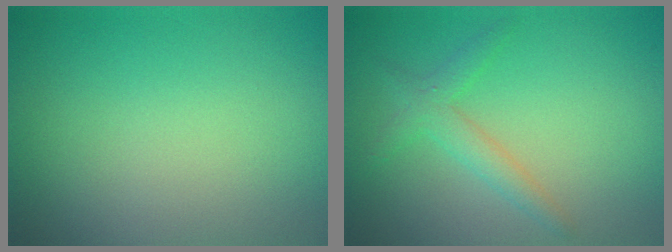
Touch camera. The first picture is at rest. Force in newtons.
{"total": 2.2, "press": 2.2, "slide": 0.0}